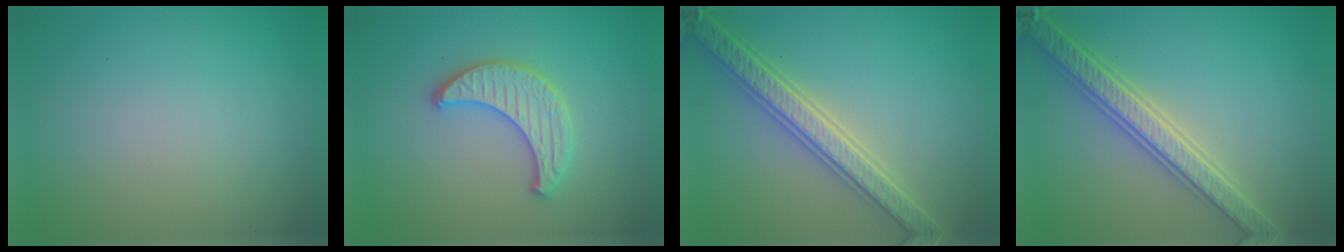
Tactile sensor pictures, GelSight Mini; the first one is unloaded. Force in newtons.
{"total": 3.3, "press": 3.3, "slide": 0.2}
{"total": 5.5, "press": 5.4, "slide": 1.1}
{"total": 5.5, "press": 5.4, "slide": 1.1}